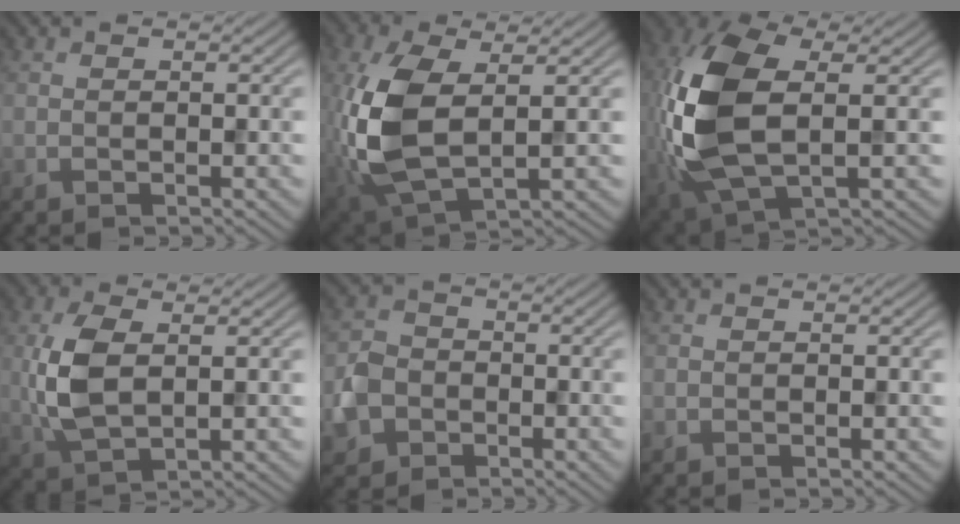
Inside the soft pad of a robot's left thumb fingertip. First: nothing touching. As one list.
[{"total": 11.0, "force": [0.3, 5.6, 9.5], "torque": [-0.243, -0.010, 0.010]}, {"total": 14.9, "force": [0.2, 7.7, 12.7], "torque": [-0.318, -0.003, 0.006]}, {"total": 7.1, "force": [0.8, 3.6, 6.1], "torque": [-0.149, 0.000, 0.016]}, {"total": 4.3, "force": [-1.6, 3.7, 1.6], "torque": [-0.042, -0.004, -0.041]}, {"total": 0.0}]